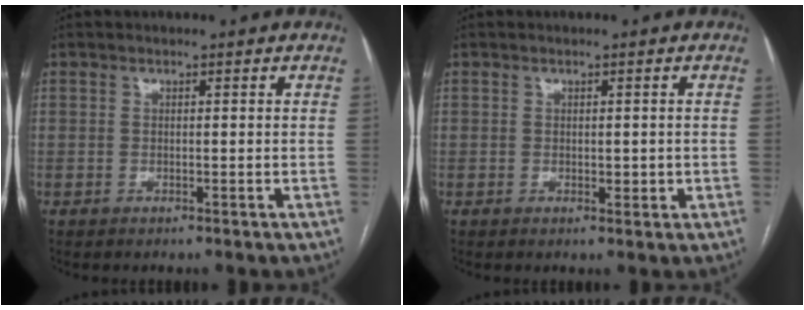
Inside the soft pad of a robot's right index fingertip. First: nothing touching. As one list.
[{"total": 1.7, "force": [-0.2, 0.9, 1.4], "torque": [-0.017, -0.001, 0.002]}]